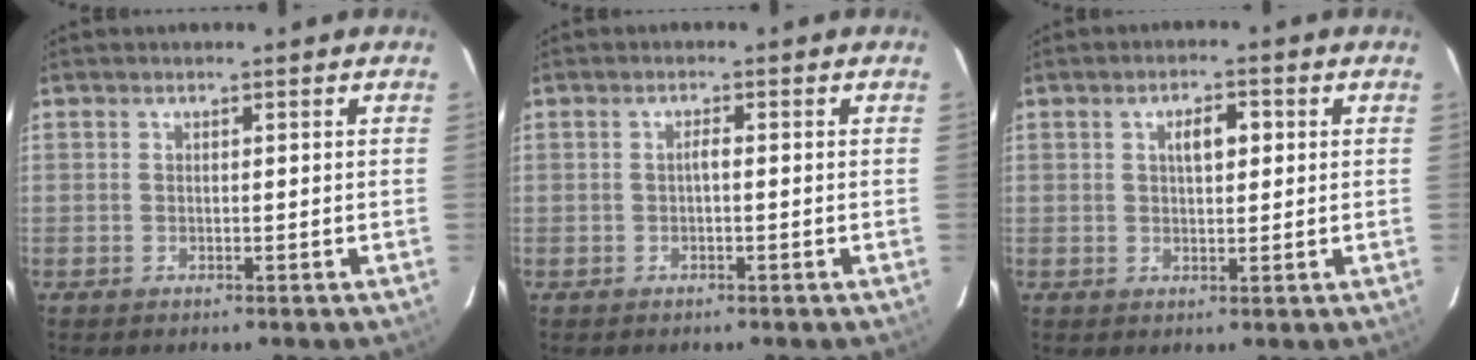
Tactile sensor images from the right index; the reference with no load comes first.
{"total": 0.9, "force": [-0.2, 0.1, 0.9], "torque": [-0.015, 0.006, -0.006]}
{"total": 3.9, "force": [1.1, 1.7, 3.3], "torque": [-0.054, 0.011, 0.018]}